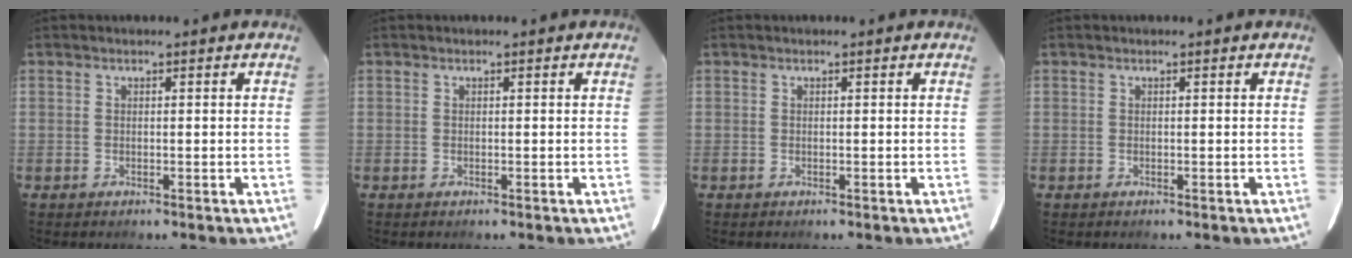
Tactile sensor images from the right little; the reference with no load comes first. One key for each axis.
{"total": 0.0}
{"total": 0.0}
{"total": 0.0}